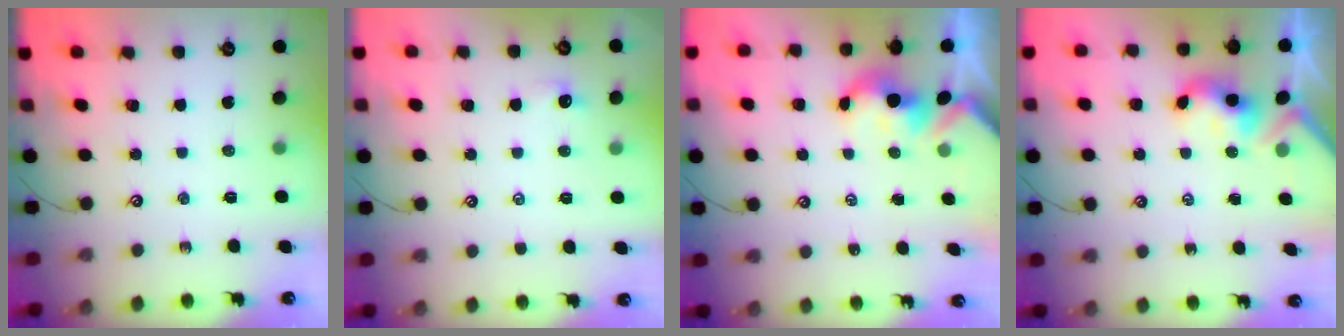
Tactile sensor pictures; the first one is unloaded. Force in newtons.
{"total": 1.6, "press": 1.6, "slide": 0.4}
{"total": 2.0, "press": 2.0, "slide": 0.2}
{"total": 3.7, "press": 3.7, "slide": 0.3}